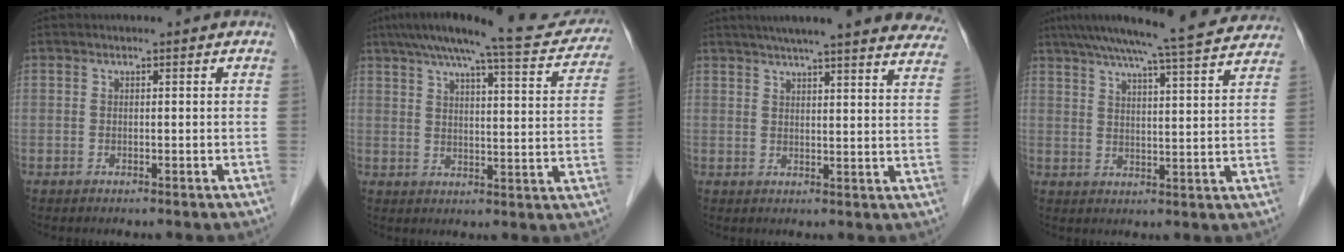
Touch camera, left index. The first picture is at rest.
{"total": 17.2, "force": [15.2, 2.1, 7.8], "torque": [-0.113, 0.009, 0.195]}
{"total": 26.3, "force": [23.2, 2.4, 12.1], "torque": [-0.176, -0.024, 0.272]}
{"total": 19.8, "force": [17.6, 1.2, 9.0], "torque": [-0.143, 0.018, 0.233]}